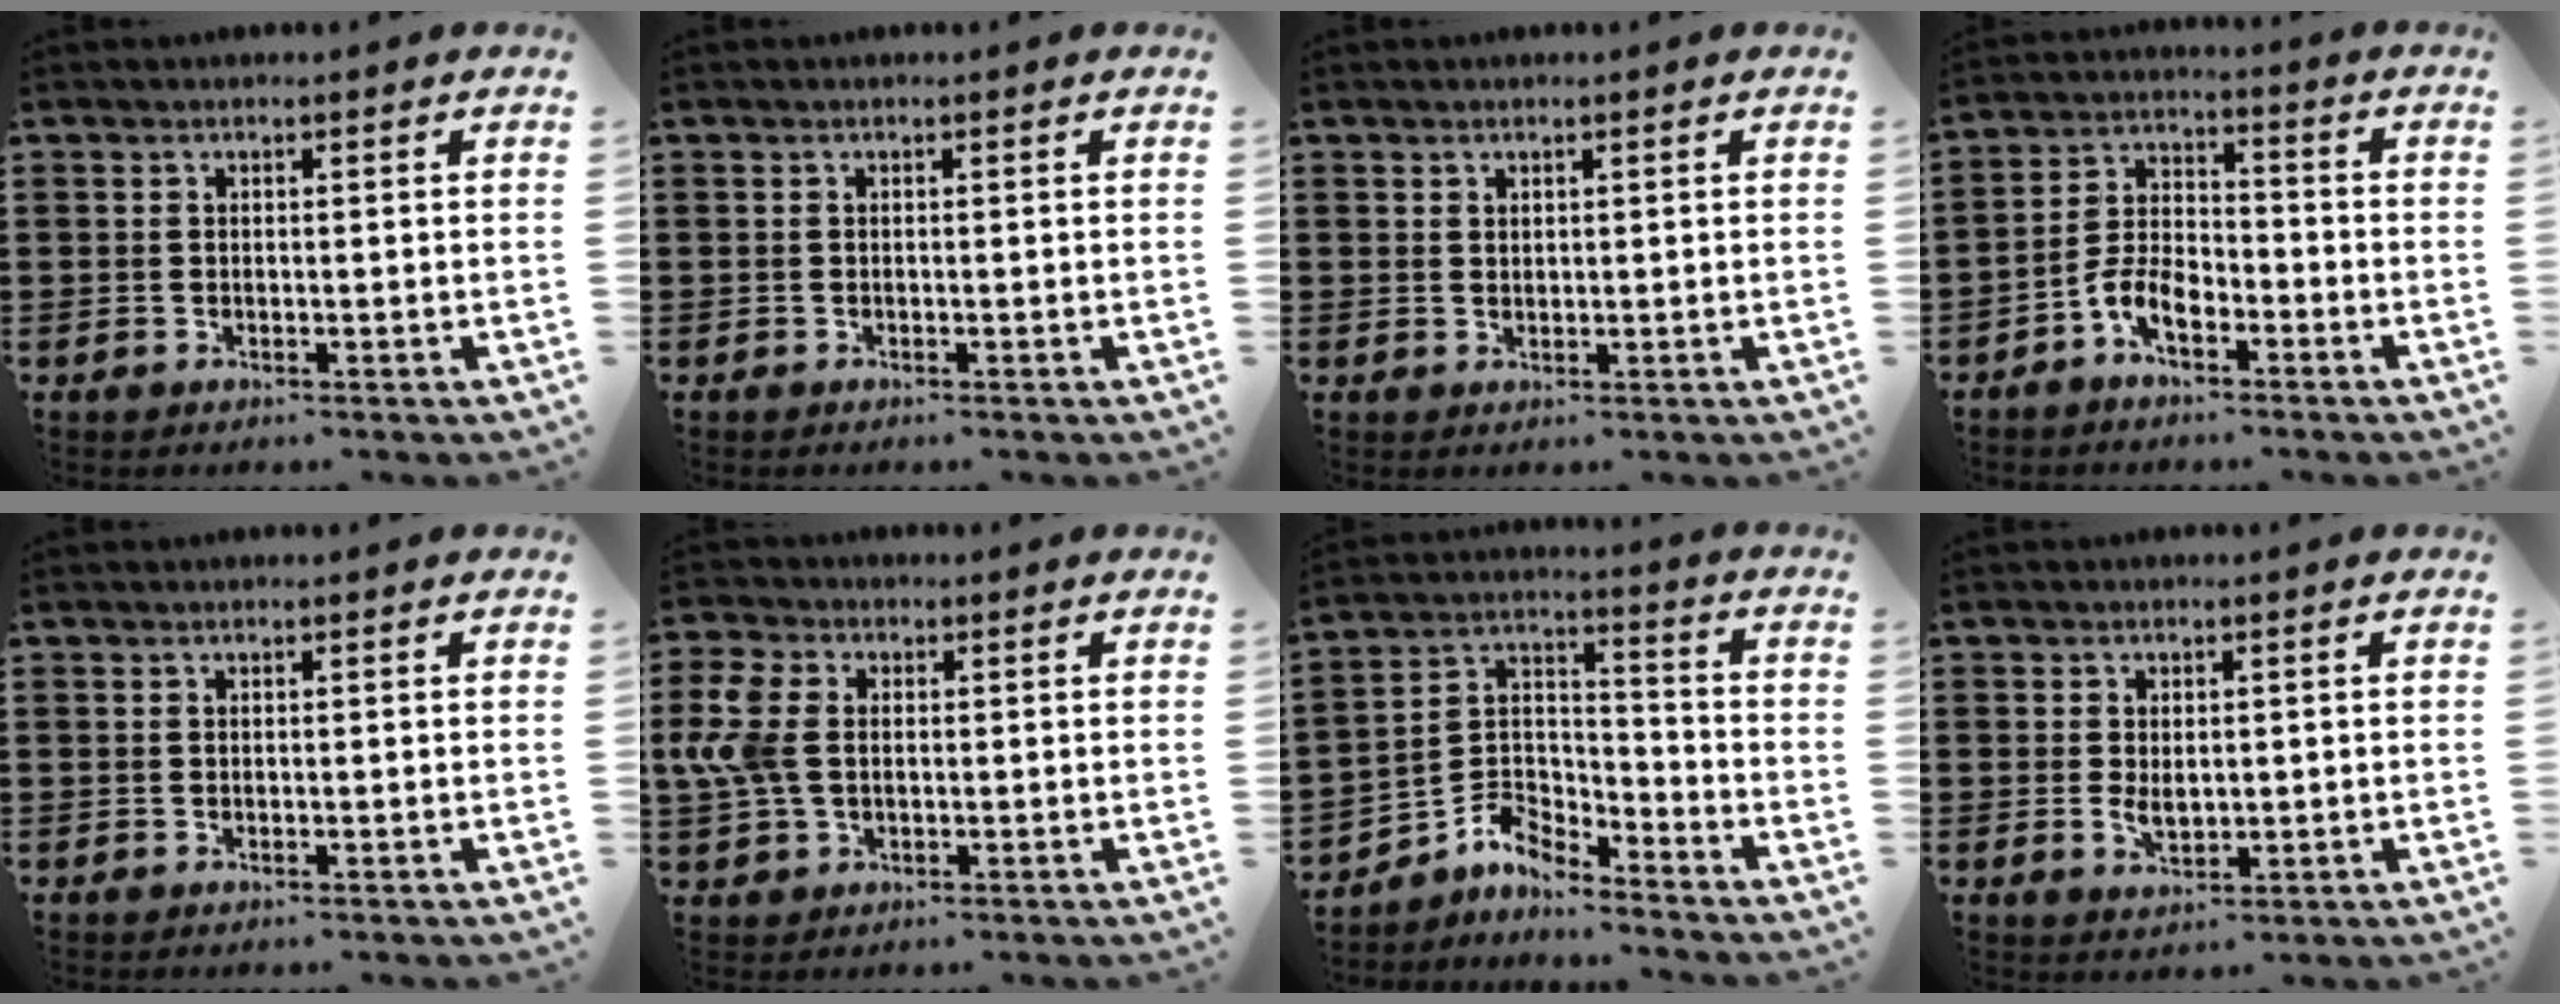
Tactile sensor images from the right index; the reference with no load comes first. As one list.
[{"total": 0.0}, {"total": 1.0, "force": [0.8, 0.6, 0.2], "torque": [-0.005, 0.002, 0.016]}, {"total": 5.9, "force": [-3.5, 2.8, 3.8], "torque": [-0.102, 0.001, -0.075]}, {"total": 0.0}, {"total": 6.6, "force": [0.5, 4.6, 4.7], "torque": [-0.140, 0.002, -0.002]}, {"total": 5.4, "force": [-4.4, 2.6, 1.7], "torque": [-0.047, 0.002, -0.092]}, {"total": 2.6, "force": [0.0, 1.5, 2.2], "torque": [-0.036, 0.001, -0.002]}]